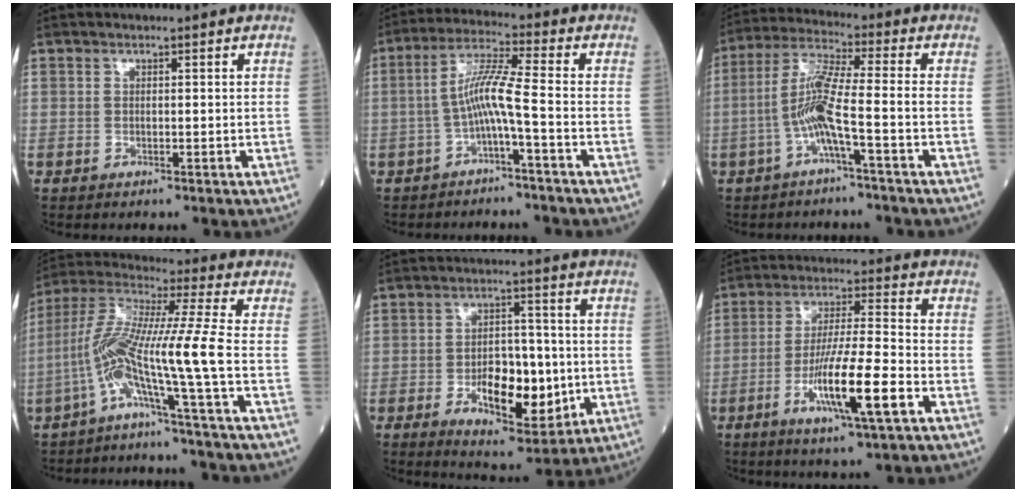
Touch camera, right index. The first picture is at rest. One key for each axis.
{"total": 6.4, "fx": -1.9, "fy": -0.5, "fz": 6.1, "tx": -0.119, "ty": 0.021, "tz": -0.036}
{"total": 7.7, "fx": -2.4, "fy": -0.4, "fz": 7.3, "tx": -0.153, "ty": 0.015, "tz": -0.052}
{"total": 11.0, "fx": -4.0, "fy": -1.9, "fz": 10.1, "tx": -0.216, "ty": 0.018, "tz": -0.086}
{"total": 11.4, "fx": -2.5, "fy": 5.2, "fz": 9.9, "tx": -0.156, "ty": -0.001, "tz": -0.033}
{"total": 12.2, "fx": -4.6, "fy": 0.6, "fz": 11.3, "tx": -0.208, "ty": -0.013, "tz": -0.082}